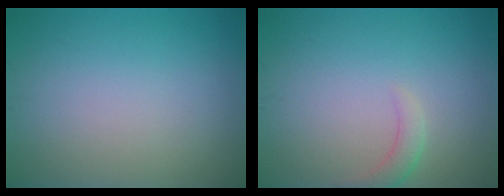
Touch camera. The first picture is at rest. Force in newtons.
{"total": 1.6, "press": 1.6, "slide": 0.3}